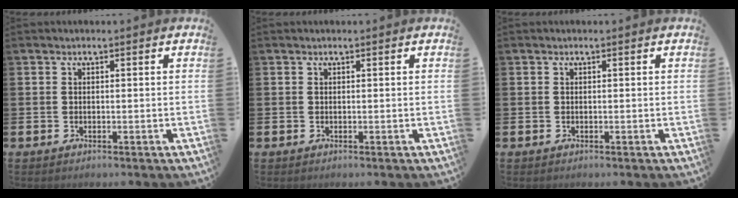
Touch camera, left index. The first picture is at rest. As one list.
[{"total": 0.0}, {"total": 0.0}]